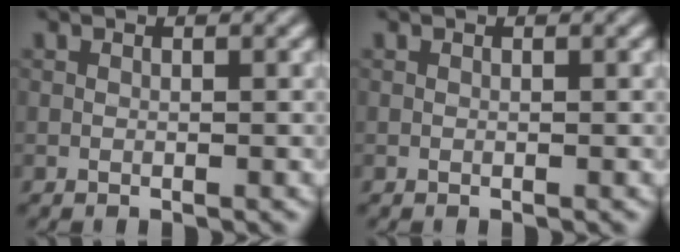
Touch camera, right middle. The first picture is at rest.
{"total": 0.0}